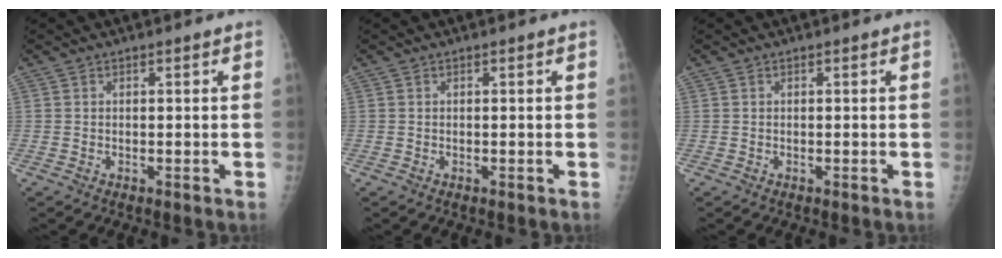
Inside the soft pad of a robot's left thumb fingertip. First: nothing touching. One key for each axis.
{"total": 0.0}
{"total": 0.0}